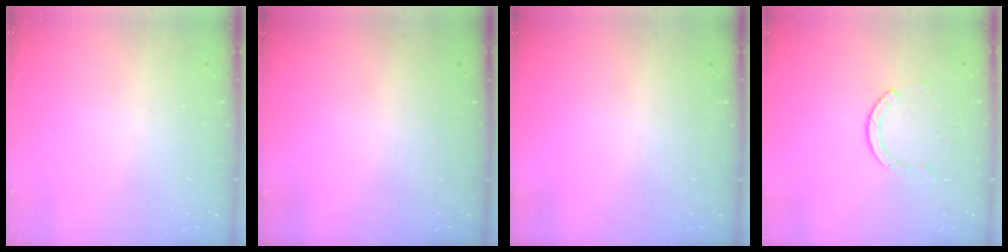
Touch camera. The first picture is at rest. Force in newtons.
{"total": 0.0}
{"total": 0.0}
{"total": 2.0, "press": 2.0, "slide": 0.2}